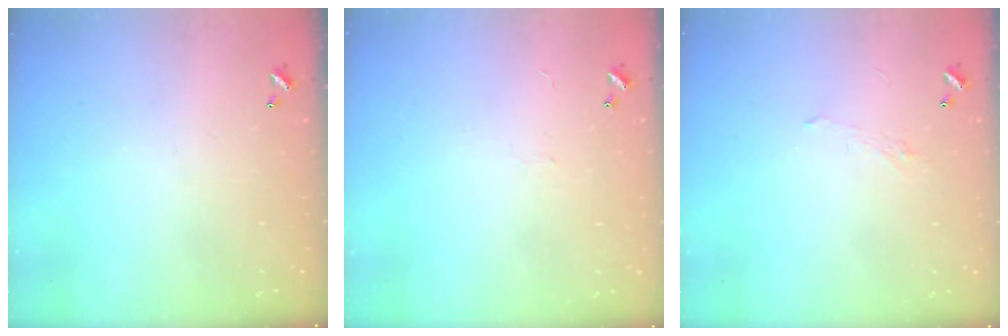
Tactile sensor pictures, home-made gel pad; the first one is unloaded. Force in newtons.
{"total": 0.0}
{"total": 1.0, "press": 0.8, "slide": 0.6}